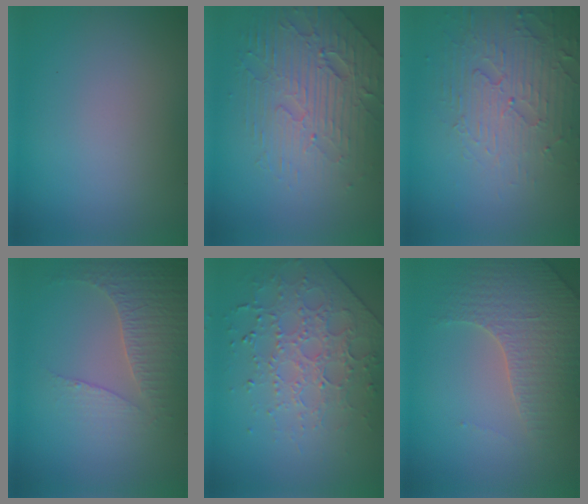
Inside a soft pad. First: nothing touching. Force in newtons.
{"total": 5.2, "press": 4.2, "slide": 3.0}
{"total": 4.1, "press": 4.1, "slide": 0.4}
{"total": 4.2, "press": 3.0, "slide": 2.9}
{"total": 3.8, "press": 3.6, "slide": 1.4}
{"total": 3.6, "press": 3.4, "slide": 1.0}